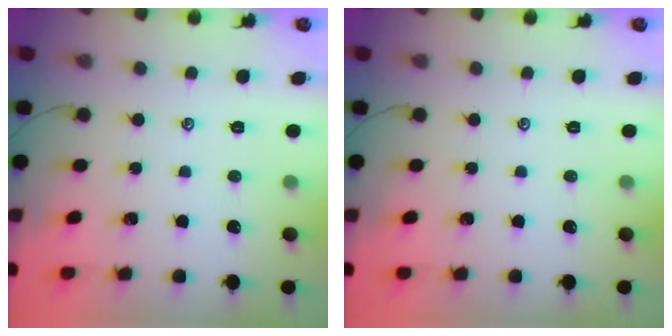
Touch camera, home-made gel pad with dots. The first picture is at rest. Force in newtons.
{"total": 0.0}